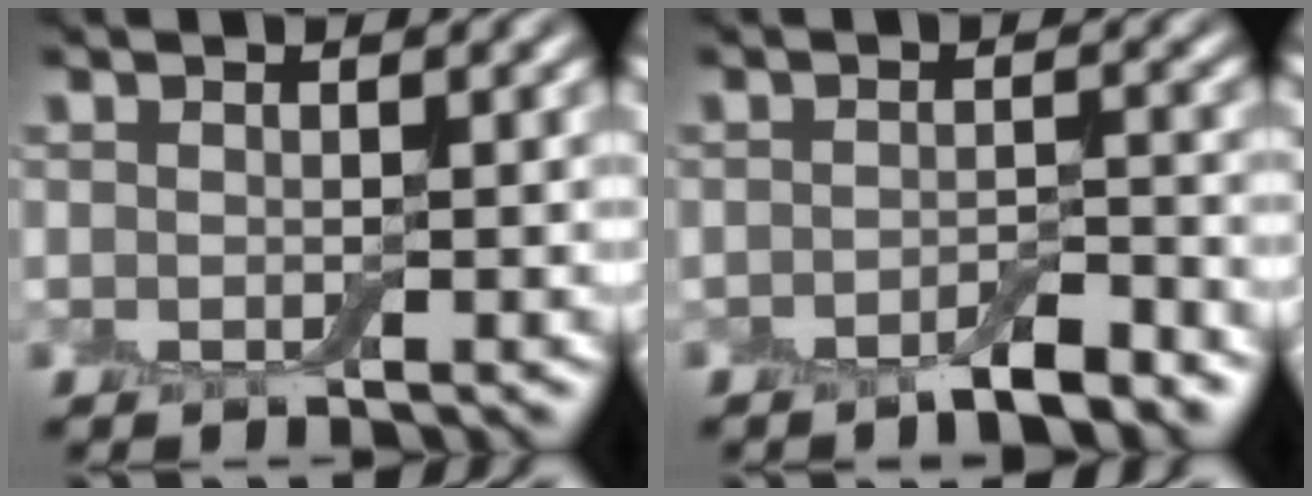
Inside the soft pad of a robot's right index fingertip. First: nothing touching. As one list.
[{"total": 3.1, "force": [-2.3, 0.7, 1.9], "torque": [-0.029, 0.002, -0.040]}]